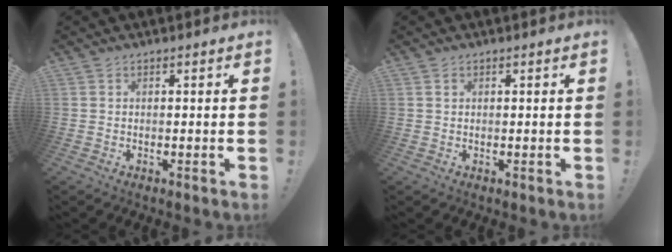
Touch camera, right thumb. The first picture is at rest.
{"total": 0.7, "force": [0.3, 0.6, 0.2], "torque": [-0.004, 0.002, 0.006]}